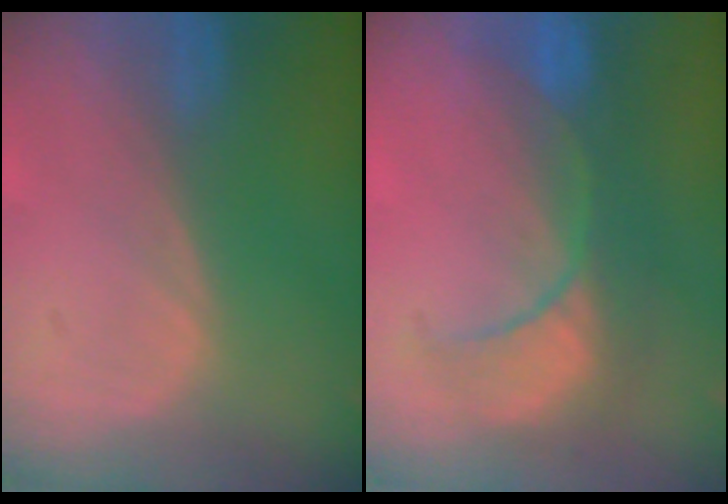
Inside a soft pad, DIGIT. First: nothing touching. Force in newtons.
{"total": 8.4, "press": 8.3, "slide": 1.3}